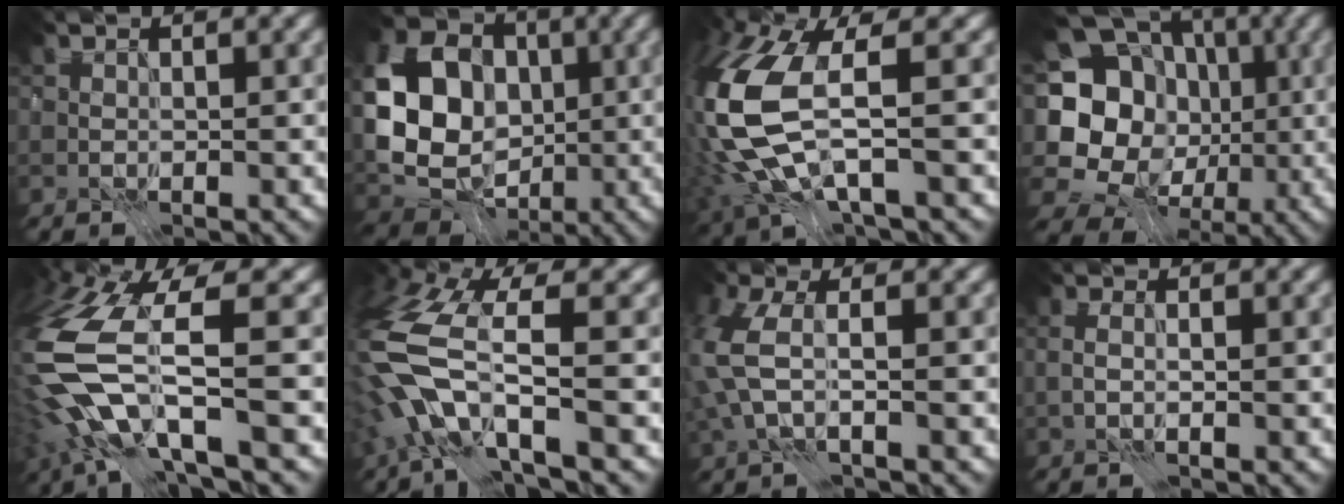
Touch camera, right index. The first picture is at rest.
{"total": 12.2, "force": [-0.5, 9.6, 7.5], "torque": [-0.159, 0.008, -0.032]}
{"total": 11.1, "force": [-1.2, 5.2, 9.7], "torque": [-0.259, -0.027, -0.026]}
{"total": 17.0, "force": [-3.2, 15.2, 6.9], "torque": [-0.157, 0.021, -0.076]}
{"total": 11.3, "force": [-3.9, 4.3, 9.7], "torque": [-0.225, -0.018, -0.082]}
{"total": 8.6, "force": [-3.6, 3.2, 7.1], "torque": [-0.166, -0.001, -0.088]}
{"total": 4.0, "force": [-0.7, 2.0, 3.4], "torque": [-0.098, -0.002, -0.023]}
{"total": 0.8, "force": [-0.7, -0.1, 0.4], "torque": [-0.009, -0.001, -0.015]}